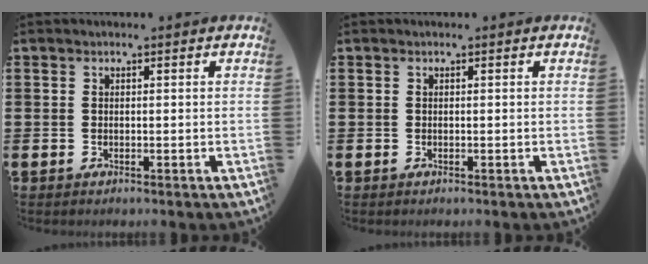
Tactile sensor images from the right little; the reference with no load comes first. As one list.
[{"total": 0.0}]